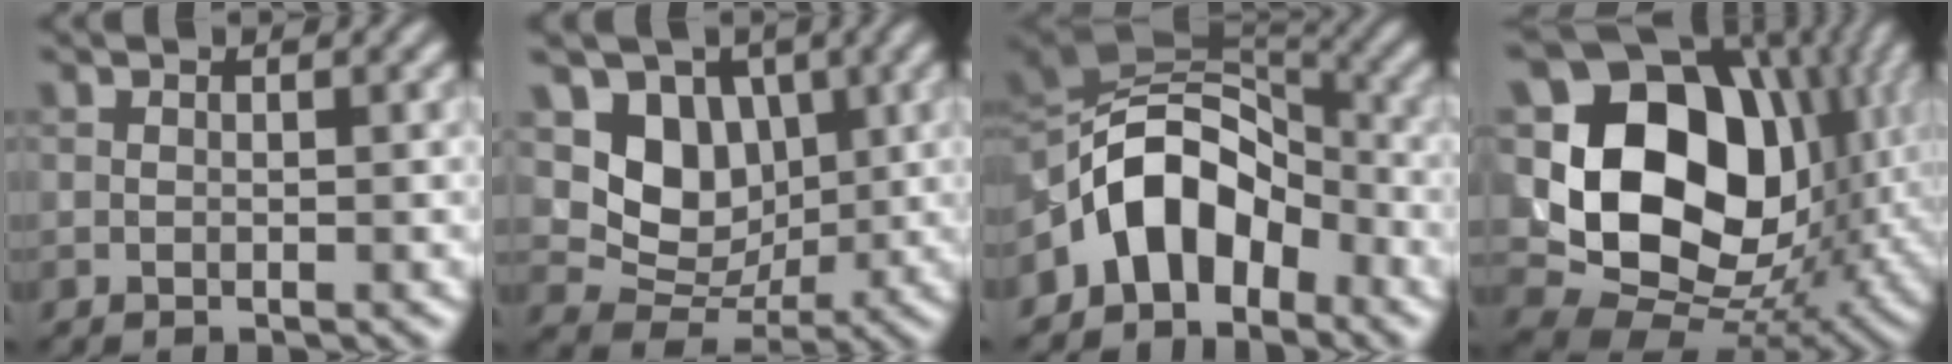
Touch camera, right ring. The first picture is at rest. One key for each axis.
{"total": 6.7, "fx": 1.8, "fy": 5.5, "fz": 3.5, "tx": -0.052, "ty": -0.011, "tz": 0.021}
{"total": 7.6, "fx": -3.7, "fy": 4.9, "fz": 4.5, "tx": -0.054, "ty": 0.017, "tz": -0.083}
{"total": 17.9, "fx": 2.5, "fy": 13.9, "fz": 11.1, "tx": -0.200, "ty": -0.008, "tz": 0.060}